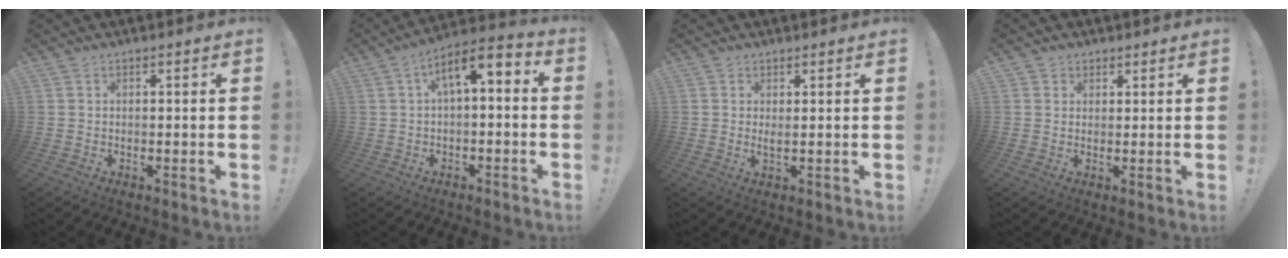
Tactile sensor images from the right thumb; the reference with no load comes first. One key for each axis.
{"total": 6.9, "fx": 1.6, "fy": 2.8, "fz": 6.1, "tx": -0.101, "ty": -0.007, "tz": 0.030}
{"total": 1.7, "fx": 1.0, "fy": 0.2, "fz": 1.3, "tx": -0.012, "ty": -0.010, "tz": 0.015}
{"total": 2.7, "fx": 1.5, "fy": 2.2, "fz": 0.3, "tx": 0.003, "ty": -0.005, "tz": 0.026}